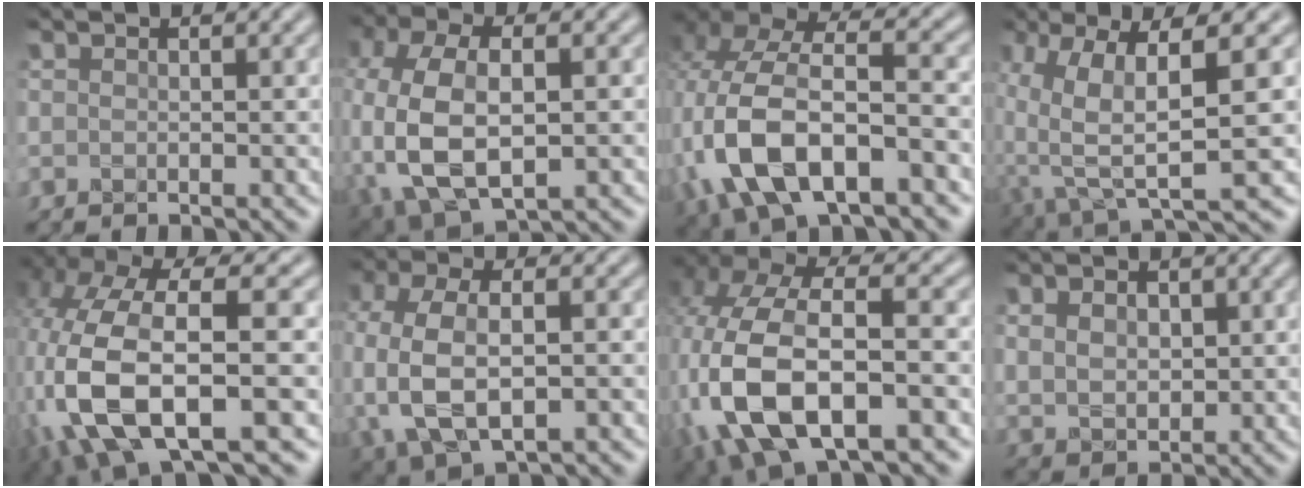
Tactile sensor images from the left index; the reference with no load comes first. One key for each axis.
{"total": 10.6, "fx": -1.9, "fy": 6.5, "fz": 8.2, "tx": -0.201, "ty": -0.005, "tz": -0.029}
{"total": 11.7, "fx": -4.0, "fy": 6.3, "fz": 9.1, "tx": -0.204, "ty": 0.002, "tz": -0.074}
{"total": 8.7, "fx": 0.3, "fy": 2.9, "fz": 8.2, "tx": -0.168, "ty": -0.011, "tz": 0.010}
{"total": 12.3, "fx": -3.5, "fy": 5.4, "fz": 10.5, "tx": -0.246, "ty": -0.004, "tz": -0.060}
{"total": 9.1, "fx": -1.7, "fy": 5.9, "fz": 6.8, "tx": -0.168, "ty": -0.006, "tz": -0.027}
{"total": 12.1, "fx": -4.1, "fy": 6.3, "fz": 9.5, "tx": -0.221, "ty": -0.004, "tz": -0.073}
{"total": 3.4, "fx": 1.1, "fy": 2.6, "fz": 2.0, "tx": -0.041, "ty": 0.006, "tz": 0.019}